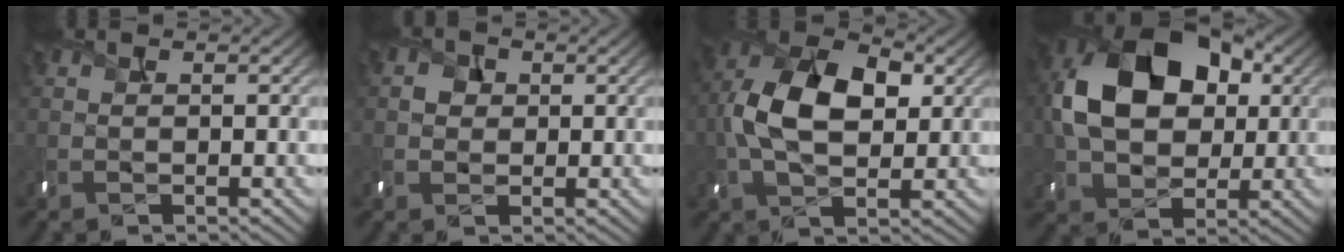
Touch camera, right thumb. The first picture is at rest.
{"total": 2.1, "force": [0.3, 2.0, 0.6], "torque": [-0.013, 0.000, 0.002]}
{"total": 11.6, "force": [1.2, 7.0, 9.1], "torque": [-0.188, 0.016, 0.013]}
{"total": 15.0, "force": [2.5, 10.6, 10.4], "torque": [-0.203, 0.017, 0.042]}